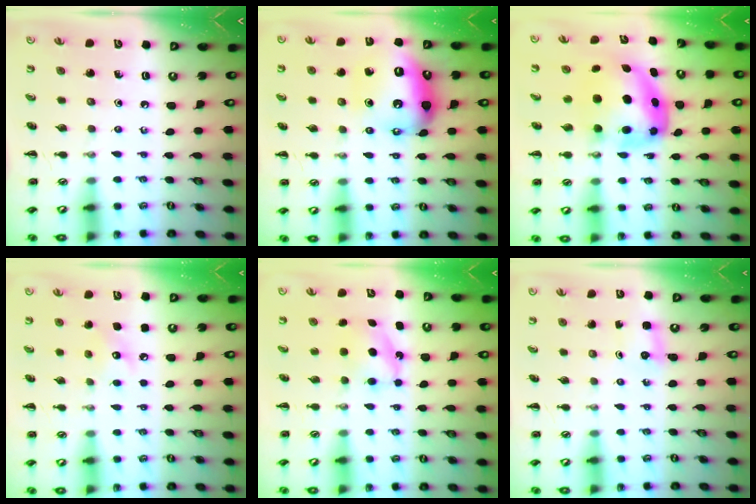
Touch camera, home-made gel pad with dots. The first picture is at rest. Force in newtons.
{"total": 13.3, "press": 13.3, "slide": 1.5}
{"total": 7.9, "press": 7.7, "slide": 1.8}
{"total": 6.4, "press": 6.3, "slide": 1.2}
{"total": 5.6, "press": 5.4, "slide": 1.5}
{"total": 1.8, "press": 1.7, "slide": 0.5}